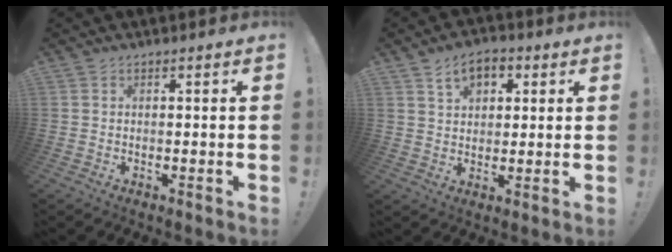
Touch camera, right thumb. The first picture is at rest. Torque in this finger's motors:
{"motor_torque": [0.00, 0.02, 0.17, 0.28, 0.00]}